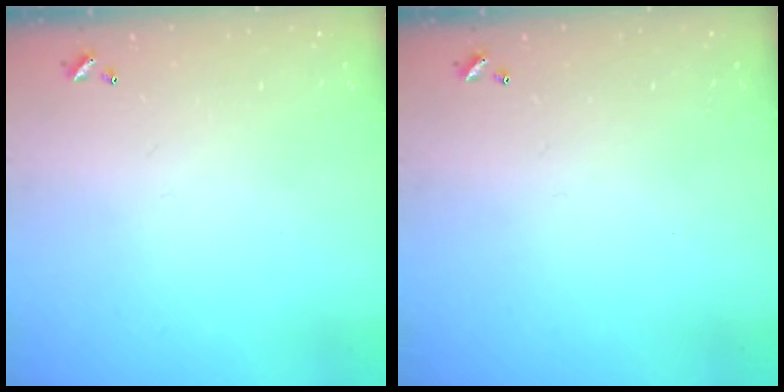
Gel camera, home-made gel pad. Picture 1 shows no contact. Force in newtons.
{"total": 0.0}